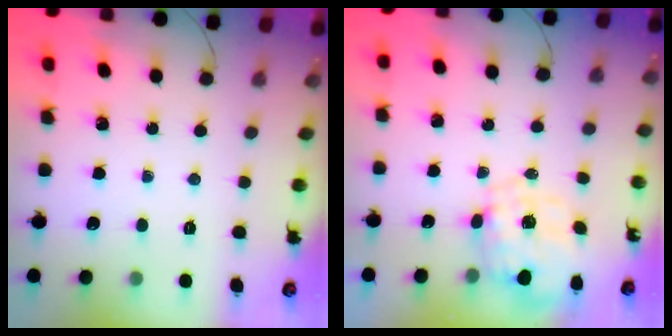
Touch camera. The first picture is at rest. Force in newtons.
{"total": 2.3, "press": 2.0, "slide": 1.2}